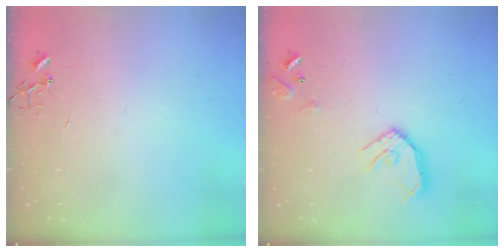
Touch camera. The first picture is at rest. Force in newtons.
{"total": 12.7, "press": 12.6, "slide": 1.6}